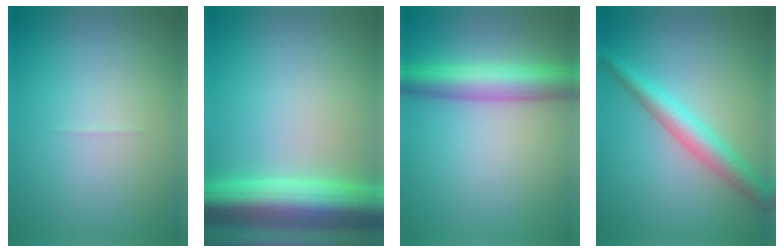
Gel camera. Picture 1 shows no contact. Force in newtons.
{"total": 8.8, "press": 8.8, "slide": 0.4}
{"total": 6.1, "press": 6.1, "slide": 0.1}
{"total": 3.5, "press": 3.5, "slide": 0.1}